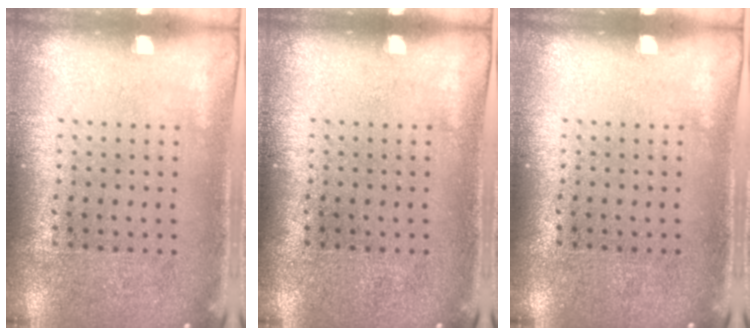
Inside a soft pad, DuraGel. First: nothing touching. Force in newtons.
{"total": 0.0}
{"total": 0.0}